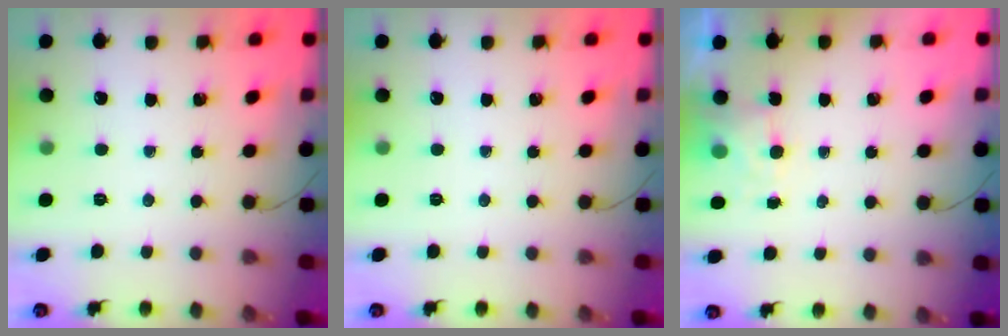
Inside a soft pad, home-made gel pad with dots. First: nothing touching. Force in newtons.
{"total": 0.0}
{"total": 4.0, "press": 3.8, "slide": 1.2}